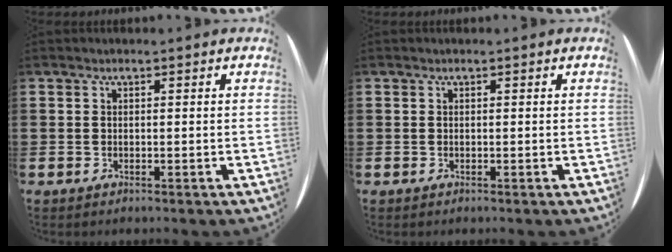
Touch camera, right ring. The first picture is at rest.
{"total": 0.0}